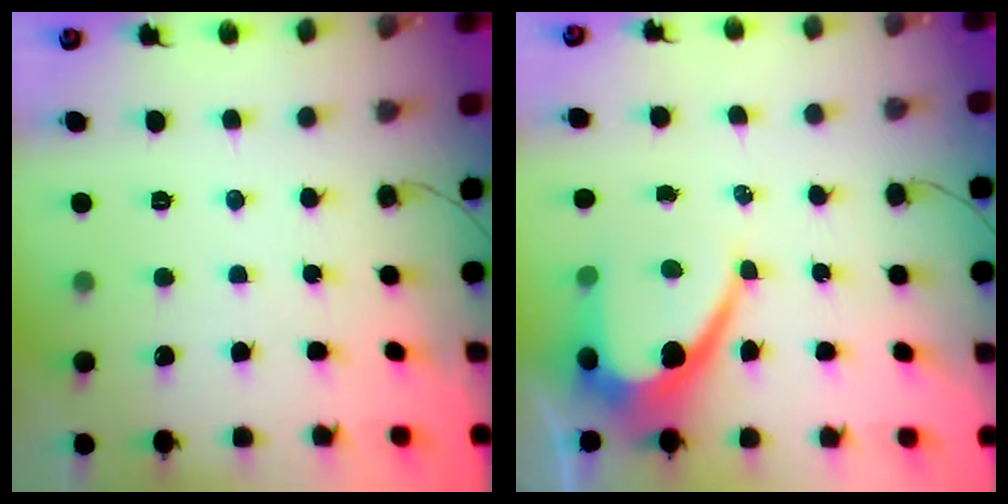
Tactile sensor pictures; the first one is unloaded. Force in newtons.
{"total": 10.7, "press": 10.7, "slide": 0.9}